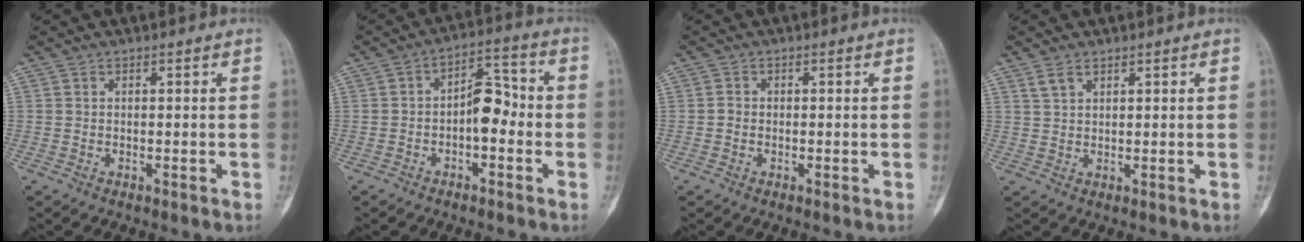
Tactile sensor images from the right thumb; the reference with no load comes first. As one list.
[{"total": 7.7, "force": [-1.4, 4.2, 6.2], "torque": [-0.074, 0.035, -0.033]}, {"total": 0.8, "force": [-0.2, 0.7, 0.3], "torque": [0.002, 0.004, -0.006]}, {"total": 1.5, "force": [1.0, 0.7, 0.7], "torque": [-0.013, 0.002, 0.021]}]